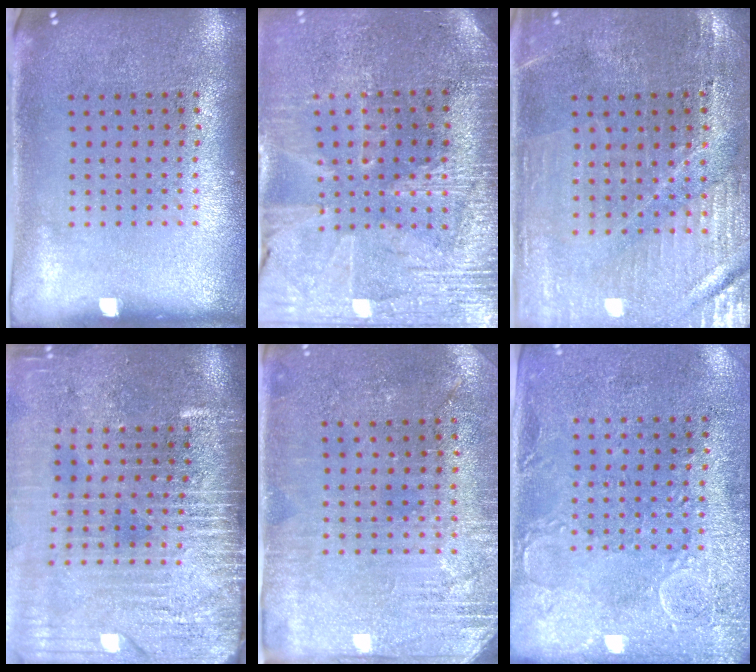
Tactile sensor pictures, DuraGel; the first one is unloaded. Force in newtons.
{"total": 3.5, "press": 3.3, "slide": 1.2}
{"total": 1.3, "press": 1.3, "slide": 0.2}
{"total": 4.3, "press": 3.6, "slide": 2.3}
{"total": 2.8, "press": 2.6, "slide": 1.0}
{"total": 2.9, "press": 2.3, "slide": 1.8}